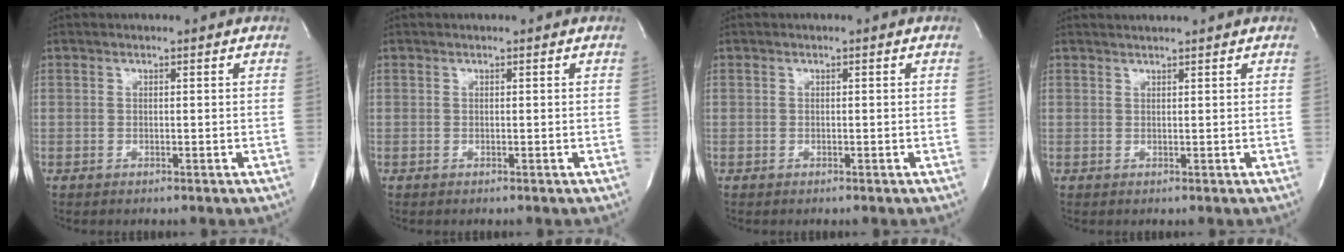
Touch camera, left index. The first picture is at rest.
{"total": 0.0}
{"total": 0.0}
{"total": 2.7, "force": [2.6, -0.3, 0.7], "torque": [-0.010, 0.017, 0.041]}